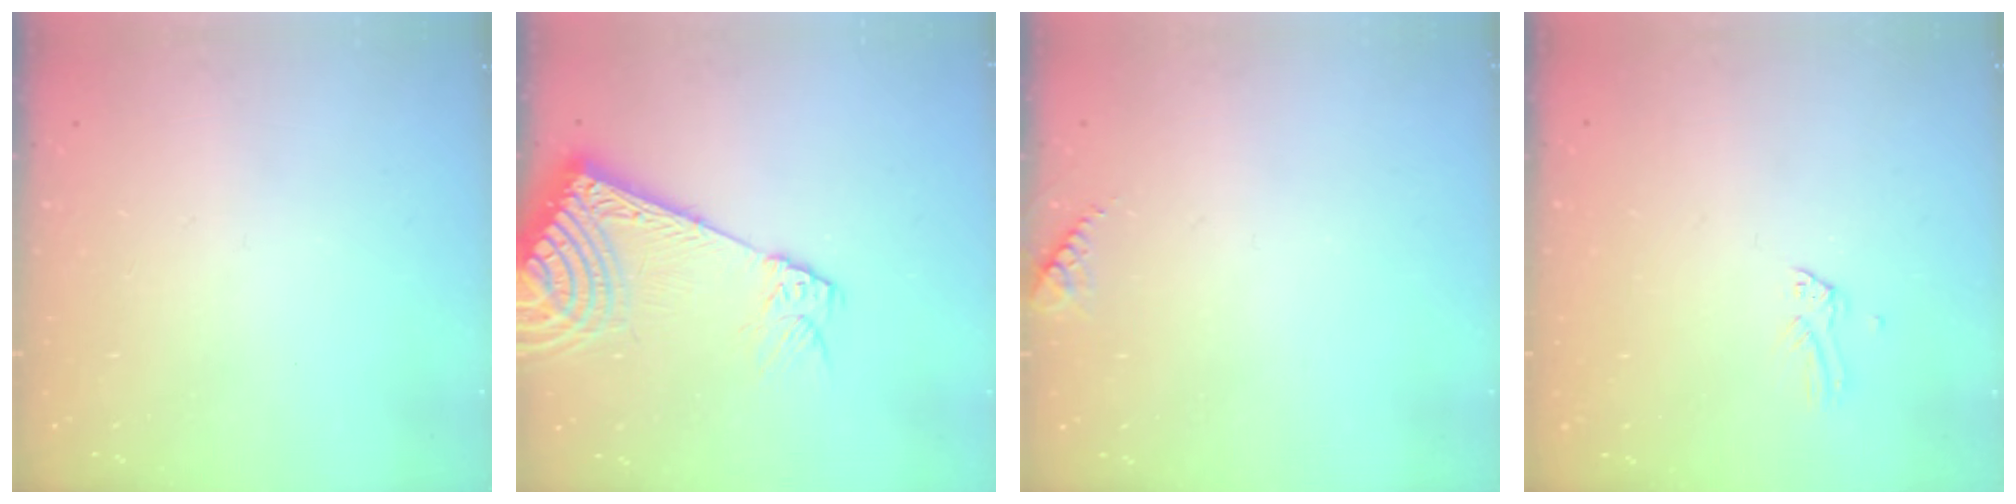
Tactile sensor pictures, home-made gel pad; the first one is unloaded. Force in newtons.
{"total": 15.5, "press": 15.1, "slide": 3.6}
{"total": 5.8, "press": 5.7, "slide": 0.7}
{"total": 0.0}